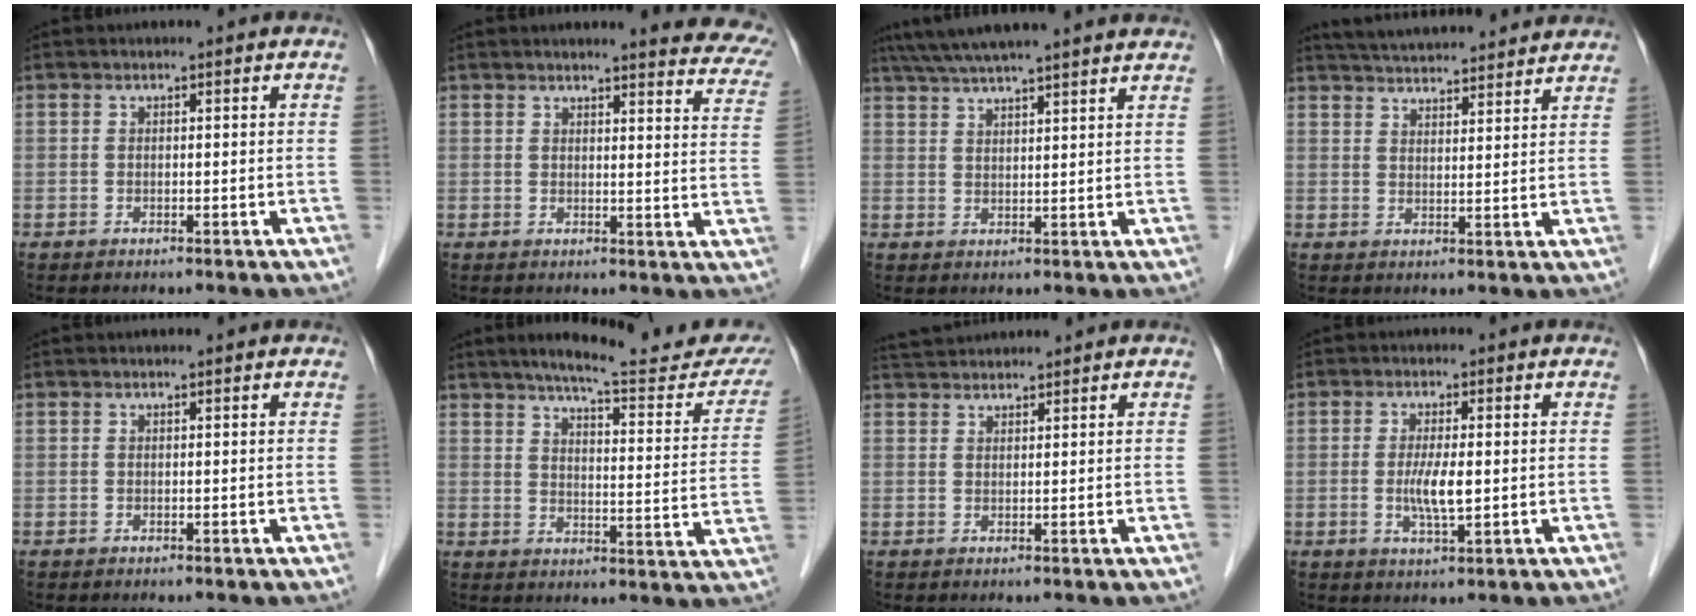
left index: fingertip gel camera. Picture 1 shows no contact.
{"total": 13.6, "force": [12.7, 1.5, 4.8], "torque": [-0.029, -0.065, 0.109]}
{"total": 17.3, "force": [15.2, 0.7, 8.2], "torque": [-0.142, 0.044, 0.211]}
{"total": 16.8, "force": [15.7, 2.3, 5.6], "torque": [-0.089, 0.037, 0.220]}
{"total": 0.8, "force": [0.7, 0.0, 0.3], "torque": [-0.011, 0.005, 0.008]}
{"total": 20.2, "force": [17.8, 2.3, 9.2], "torque": [-0.111, -0.046, 0.215]}
{"total": 4.3, "force": [4.2, 0.3, 0.8], "torque": [-0.018, 0.035, 0.078]}
{"total": 4.4, "force": [-0.2, 0.8, 4.3], "torque": [-0.089, -0.008, -0.003]}